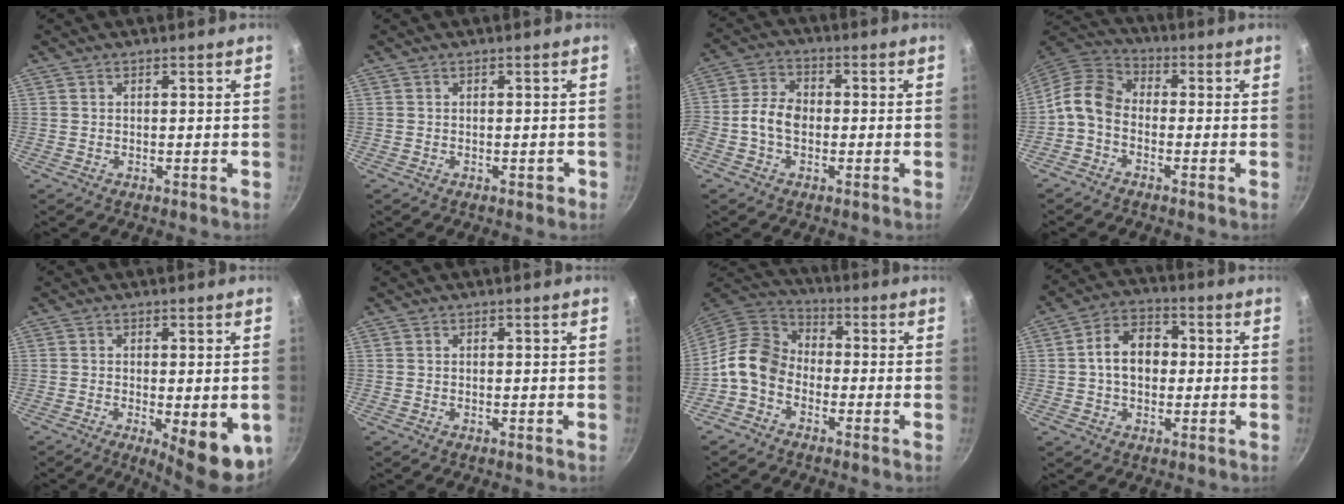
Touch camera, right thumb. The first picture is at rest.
{"total": 1.0, "force": [-0.5, 0.5, 0.7], "torque": [-0.003, 0.006, -0.005]}
{"total": 6.8, "force": [-1.2, 4.8, 4.7], "torque": [-0.078, 0.026, -0.037]}
{"total": 7.8, "force": [-2.1, 5.5, 5.1], "torque": [-0.099, 0.040, -0.062]}
{"total": 10.7, "force": [-3.0, 3.4, 9.7], "torque": [-0.109, -0.008, -0.031]}
{"total": 0.0}
{"total": 9.7, "force": [-3.2, 7.2, 5.6], "torque": [-0.087, 0.045, -0.087]}
{"total": 9.4, "force": [0.2, 6.8, 6.4], "torque": [-0.076, 0.024, -0.008]}